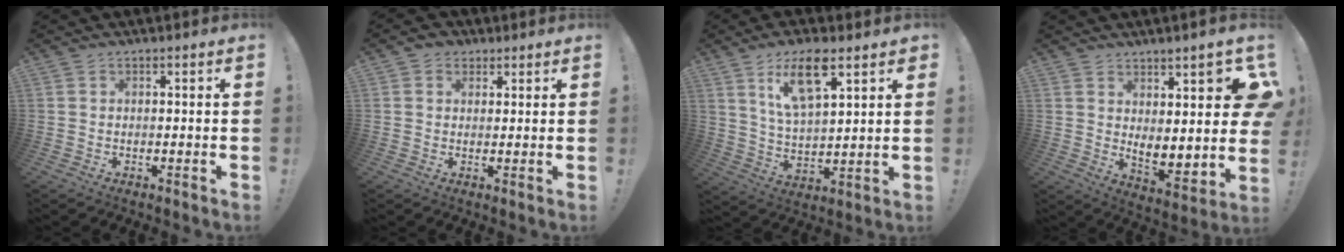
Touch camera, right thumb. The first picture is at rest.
{"total": 3.1, "force": [1.1, 2.9, 0.7], "torque": [-0.011, 0.003, 0.021]}
{"total": 13.4, "force": [7.5, 5.3, 9.8], "torque": [-0.176, -0.022, 0.130]}
{"total": 10.5, "force": [4.4, 3.0, 9.0], "torque": [-0.121, -0.052, 0.070]}